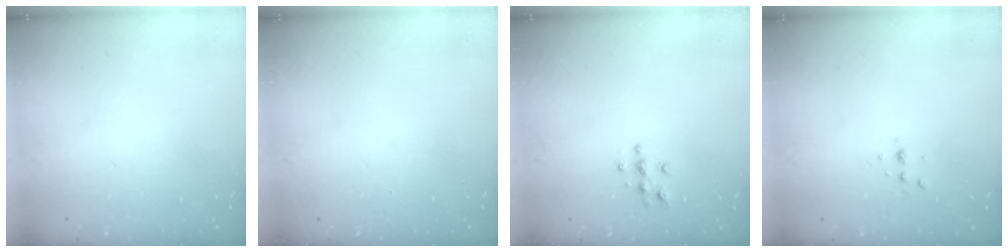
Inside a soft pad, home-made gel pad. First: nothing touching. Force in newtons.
{"total": 0.0}
{"total": 3.9, "press": 3.9, "slide": 0.3}
{"total": 3.1, "press": 3.0, "slide": 0.9}